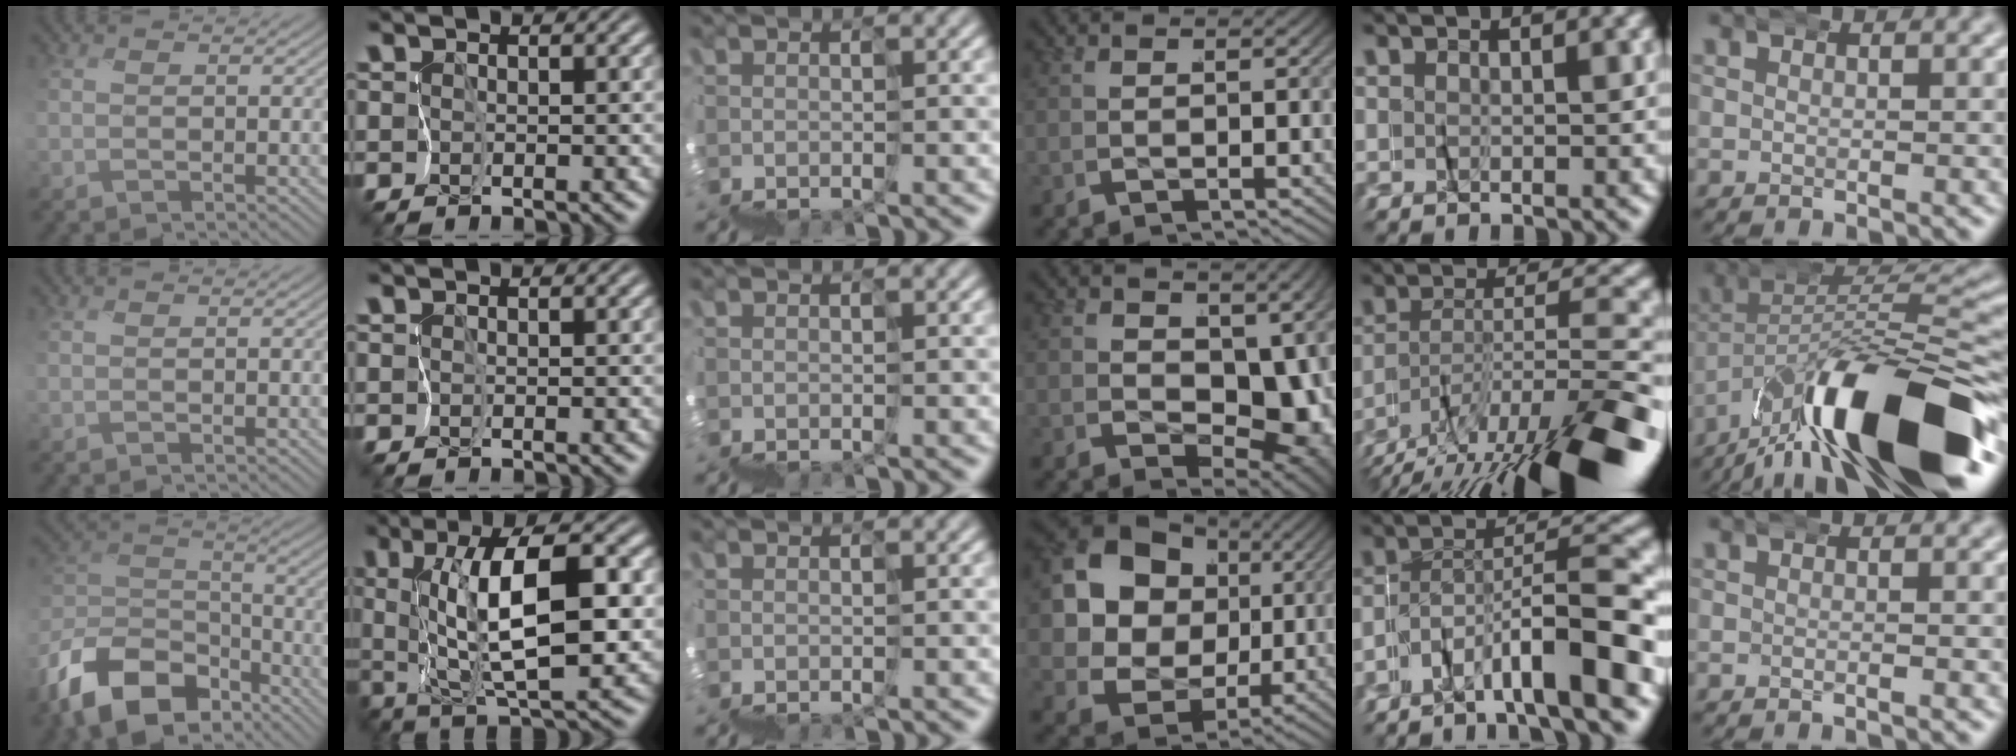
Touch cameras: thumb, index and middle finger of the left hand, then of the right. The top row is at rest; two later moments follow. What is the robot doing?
{"motion": "wrap", "object": "felt sheet"}